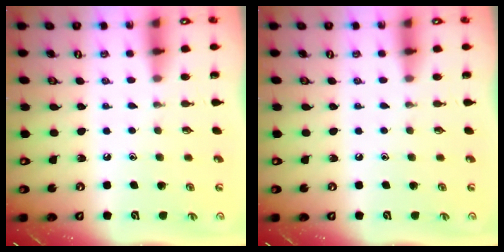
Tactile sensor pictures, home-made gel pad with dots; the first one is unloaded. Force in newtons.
{"total": 0.0}